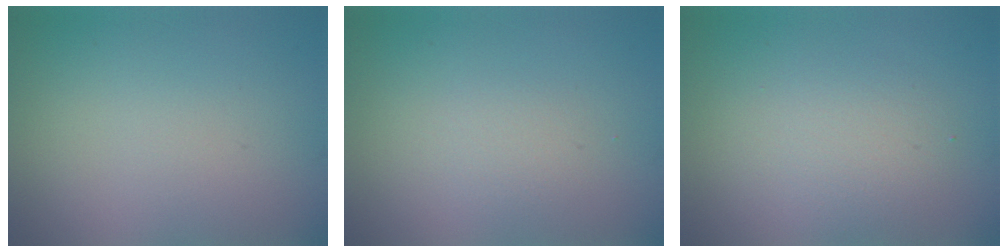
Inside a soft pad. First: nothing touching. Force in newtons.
{"total": 1.2, "press": 1.2, "slide": 0.1}
{"total": 2.6, "press": 2.6, "slide": 0.3}